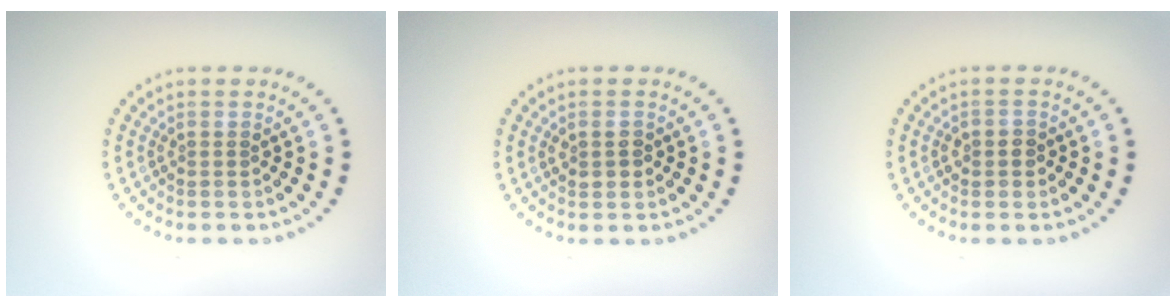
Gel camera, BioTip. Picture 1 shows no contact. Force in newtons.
{"total": 1.5, "press": 1.5, "slide": 0.3}
{"total": 1.4, "press": 1.3, "slide": 0.5}